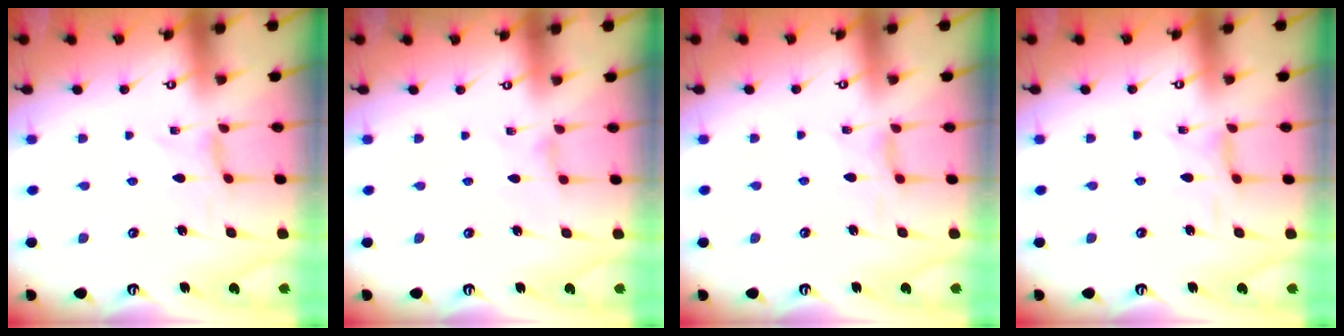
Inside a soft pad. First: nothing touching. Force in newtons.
{"total": 1.4, "press": 1.3, "slide": 0.3}
{"total": 4.2, "press": 4.2, "slide": 0.2}
{"total": 1.7, "press": 1.7, "slide": 0.4}